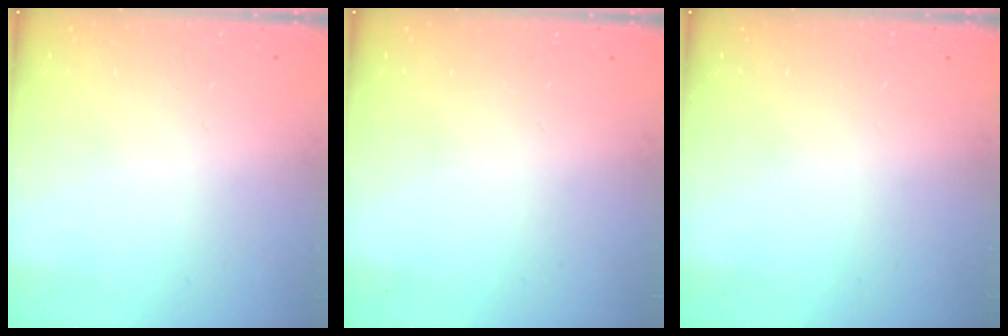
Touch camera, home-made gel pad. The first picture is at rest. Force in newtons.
{"total": 0.0}
{"total": 0.0}